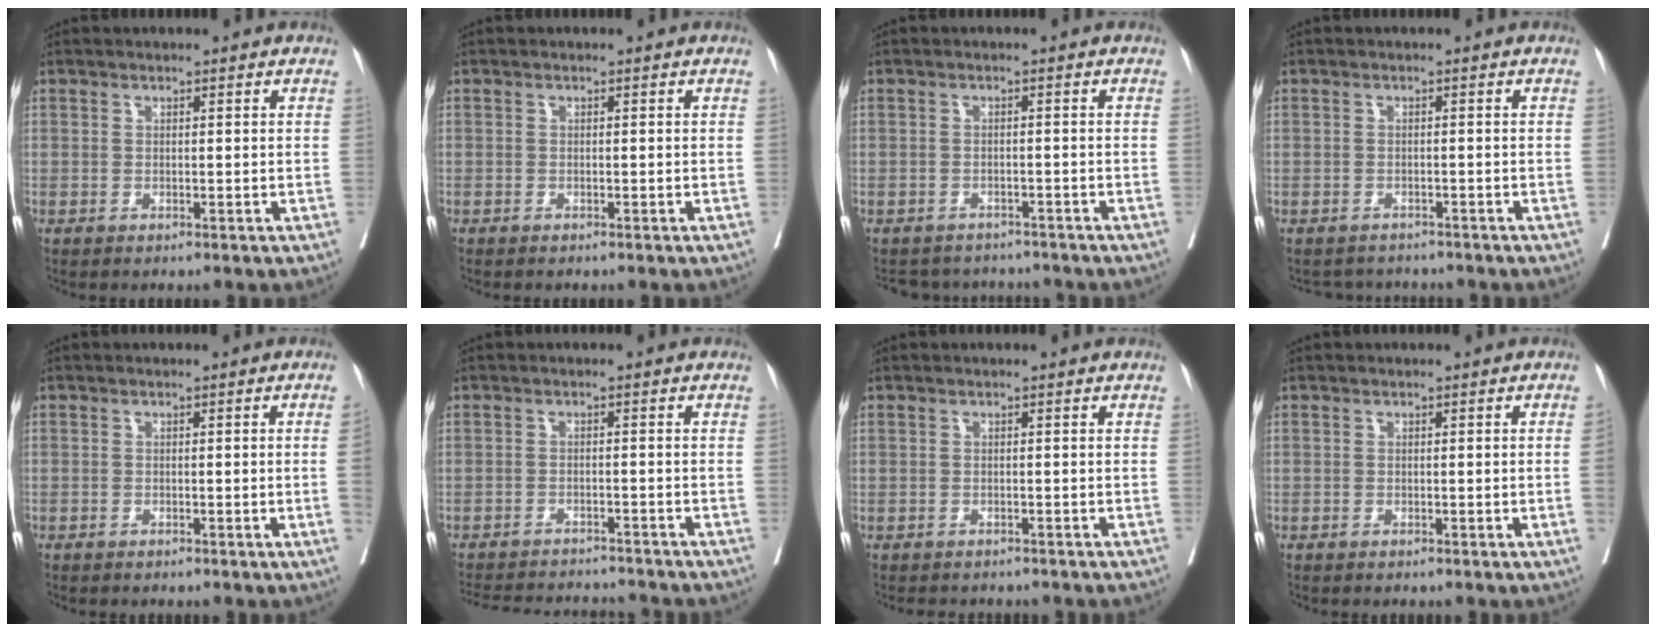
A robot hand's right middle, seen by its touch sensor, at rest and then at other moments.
{"total": 0.5, "force": [-0.4, 0.4, -0.1], "torque": [-0.002, 0.005, -0.009]}
{"total": 6.3, "force": [-6.1, 1.9, 0.1], "torque": [0.005, 0.010, -0.077]}
{"total": 3.5, "force": [-3.3, 1.0, -0.4], "torque": [0.010, 0.000, -0.048]}
{"total": 1.3, "force": [-0.5, -0.2, 1.2], "torque": [-0.015, 0.002, -0.012]}
{"total": 12.5, "force": [-11.8, 2.2, 3.4], "torque": [-0.064, 0.004, -0.160]}
{"total": 3.5, "force": [-3.0, 1.5, 0.7], "torque": [-0.009, -0.002, -0.041]}
{"total": 0.7, "force": [-0.3, -0.1, 0.6], "torque": [-0.007, 0.002, -0.006]}